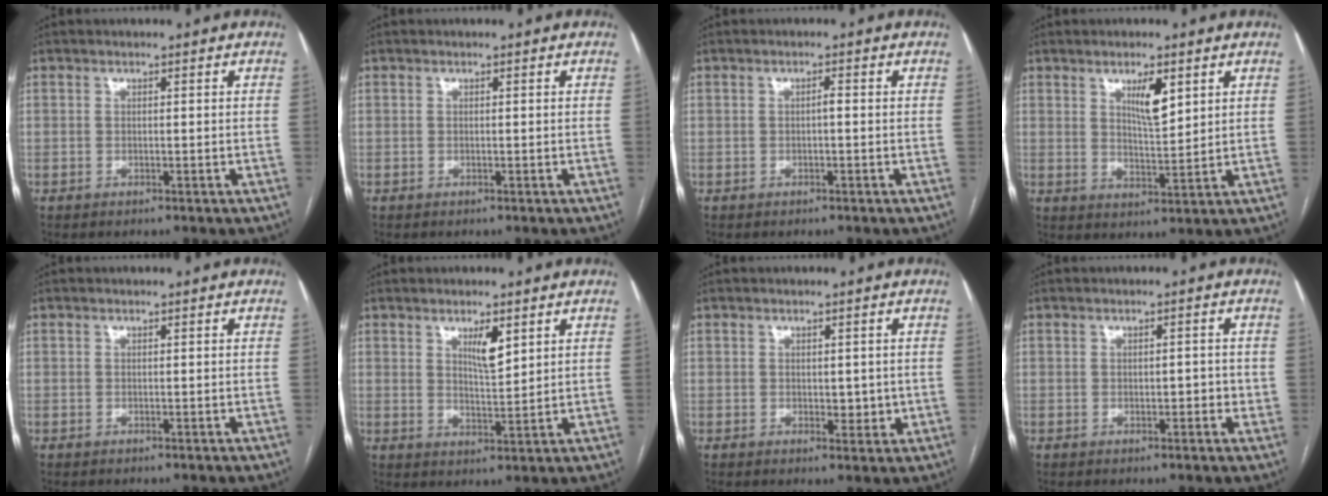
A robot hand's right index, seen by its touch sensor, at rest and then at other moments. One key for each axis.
{"total": 0.0}
{"total": 0.8, "fx": -0.2, "fy": 0.1, "fz": 0.8, "tx": -0.013, "ty": 0.002, "tz": -0.003}
{"total": 5.3, "fx": 2.6, "fy": 1.3, "fz": 4.4, "tx": -0.079, "ty": -0.005, "tz": 0.049}
{"total": 0.0}
{"total": 4.2, "fx": 2.2, "fy": 1.0, "fz": 3.5, "tx": -0.063, "ty": -0.005, "tz": 0.042}
{"total": 2.9, "fx": 0.0, "fy": 1.7, "fz": 2.3, "tx": -0.026, "ty": -0.003, "tz": 0.005}
{"total": 2.4, "fx": -0.1, "fy": 1.2, "fz": 2.1, "tx": -0.031, "ty": 0.003, "tz": -0.001}